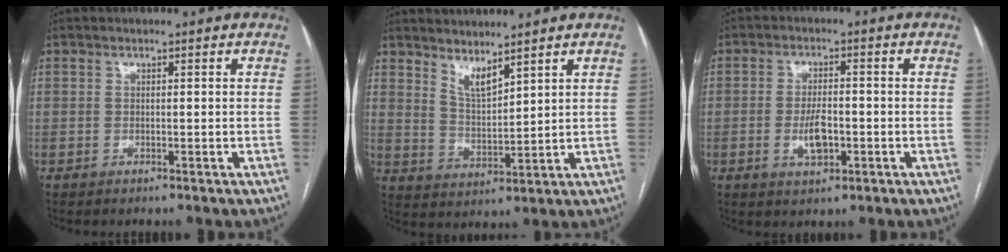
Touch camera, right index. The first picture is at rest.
{"total": 4.5, "force": [3.8, 0.7, 2.3], "torque": [-0.051, -0.016, 0.081]}
{"total": 4.7, "force": [-1.2, 1.9, 4.1], "torque": [-0.083, -0.001, -0.014]}